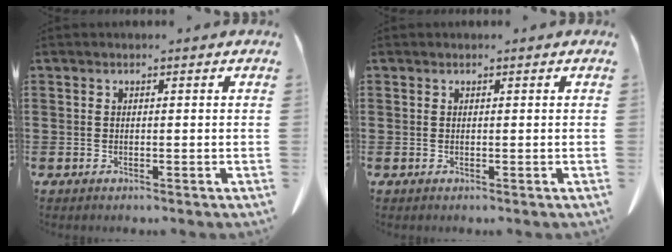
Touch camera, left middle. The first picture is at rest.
{"total": 0.0}